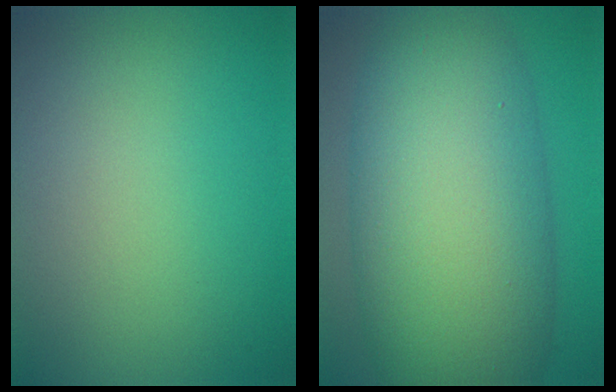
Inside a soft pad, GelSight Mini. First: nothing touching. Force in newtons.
{"total": 14.9, "press": 14.9, "slide": 0.1}